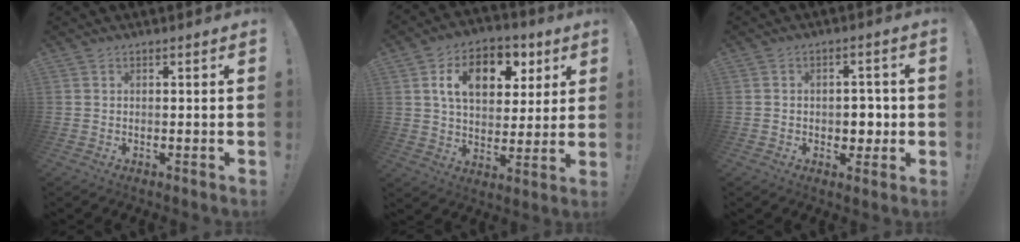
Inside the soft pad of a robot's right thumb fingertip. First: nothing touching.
{"total": 14.9, "force": [6.0, 9.8, 9.4], "torque": [-0.139, -0.018, 0.107]}
{"total": 5.2, "force": [-1.0, 4.5, 2.4], "torque": [-0.029, 0.011, -0.015]}